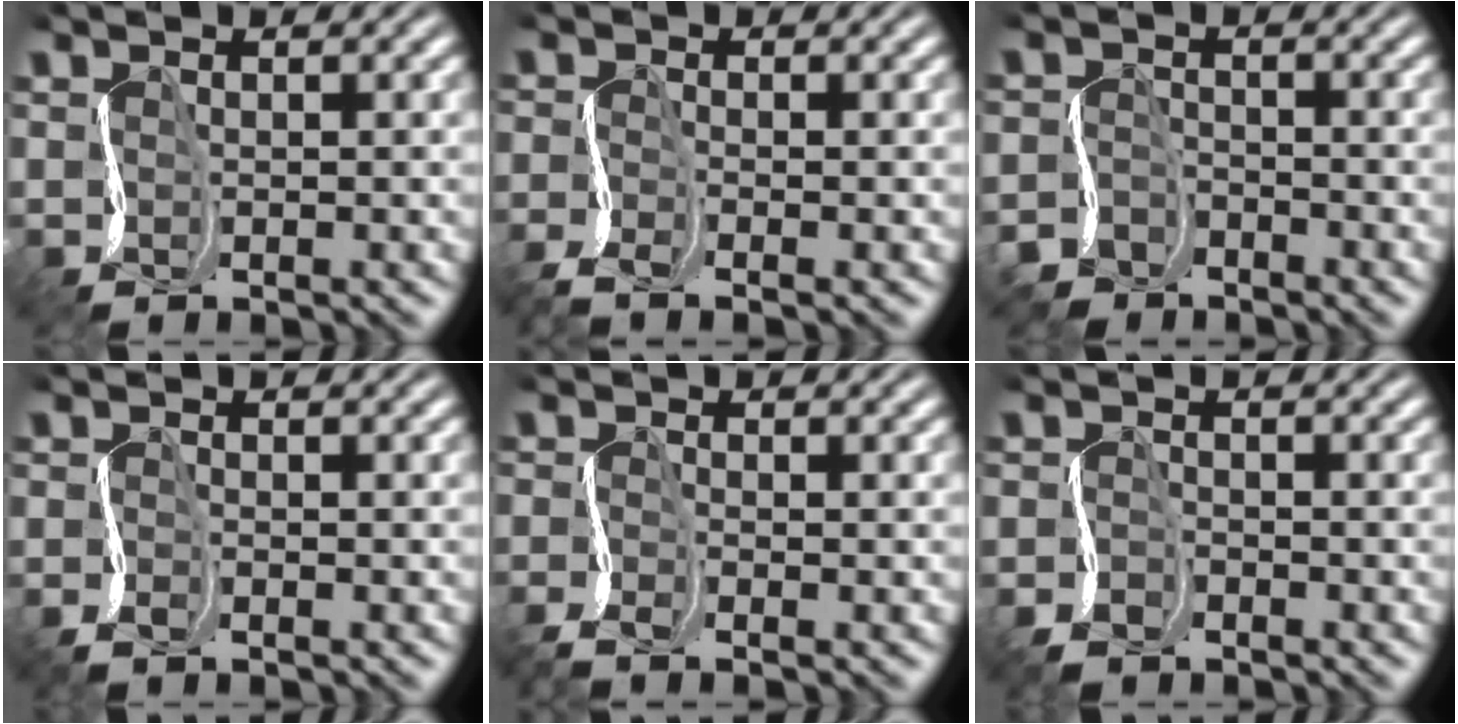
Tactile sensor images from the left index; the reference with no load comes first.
{"total": 2.7, "force": [-2.2, 0.3, 1.5], "torque": [-0.036, -0.008, -0.054]}
{"total": 3.3, "force": [-3.0, 1.4, 0.1], "torque": [-0.004, -0.003, -0.066]}
{"total": 1.4, "force": [-1.3, 0.1, 0.5], "torque": [-0.020, -0.003, -0.034]}
{"total": 2.3, "force": [-1.9, 0.2, 1.2], "torque": [-0.031, -0.008, -0.047]}
{"total": 2.1, "force": [-1.9, 0.7, 0.4], "torque": [-0.013, 0.002, -0.047]}